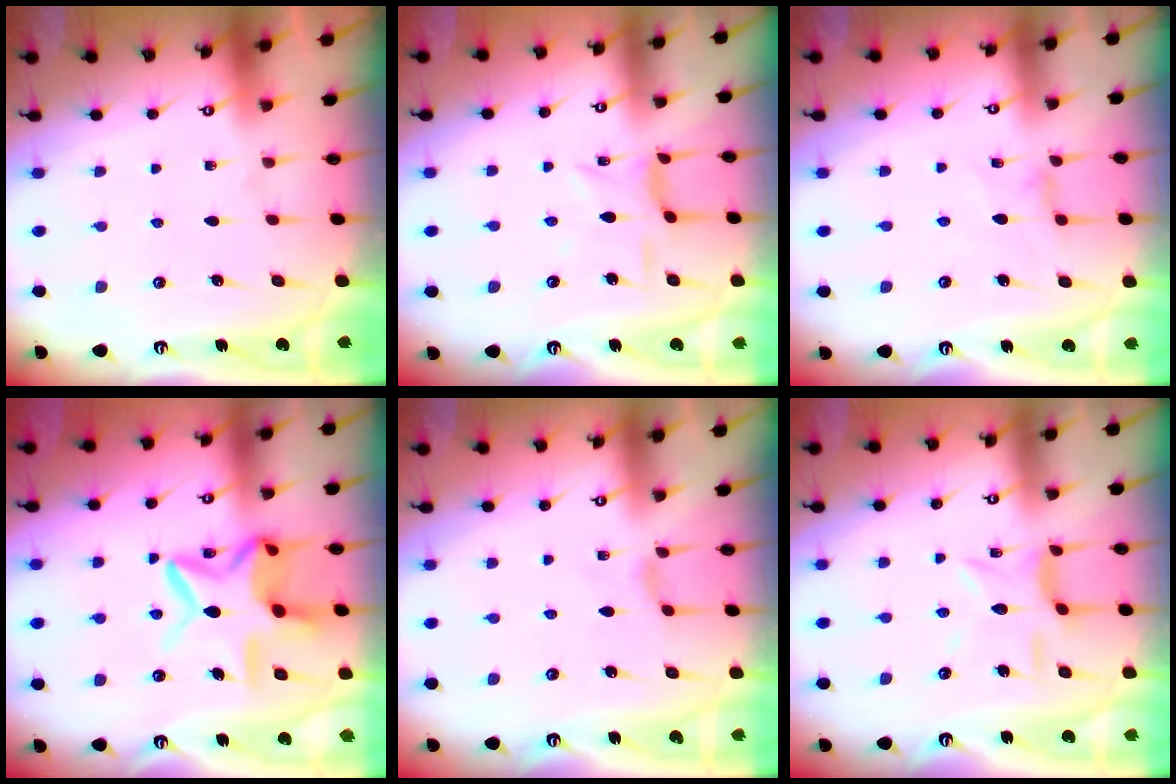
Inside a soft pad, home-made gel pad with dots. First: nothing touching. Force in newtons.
{"total": 3.9, "press": 3.9, "slide": 0.3}
{"total": 1.5, "press": 1.4, "slide": 0.3}
{"total": 13.5, "press": 13.5, "slide": 1.1}
{"total": 0.6, "press": 0.6, "slide": 0.2}
{"total": 6.3, "press": 6.3, "slide": 0.6}